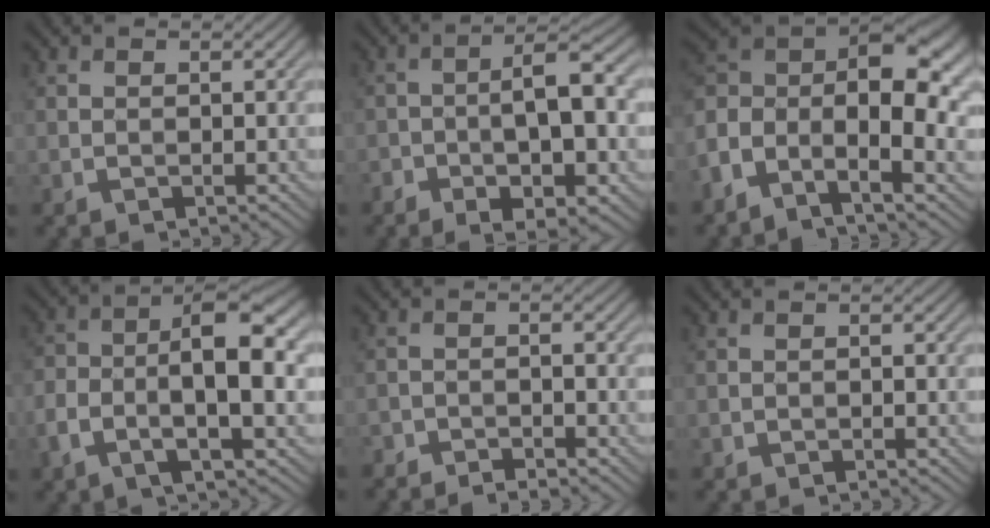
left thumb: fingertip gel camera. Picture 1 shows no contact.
{"total": 10.1, "force": [-3.2, 4.2, 8.6], "torque": [-0.125, 0.004, -0.048]}
{"total": 14.3, "force": [-3.4, 7.4, 11.7], "torque": [-0.242, 0.001, -0.069]}
{"total": 10.7, "force": [-3.0, 4.3, 9.3], "torque": [-0.168, 0.003, -0.058]}
{"total": 2.8, "force": [-2.5, 0.6, 1.0], "torque": [-0.019, -0.001, -0.050]}
{"total": 0.6, "force": [-0.4, 0.4, 0.3], "torque": [-0.003, 0.000, -0.007]}